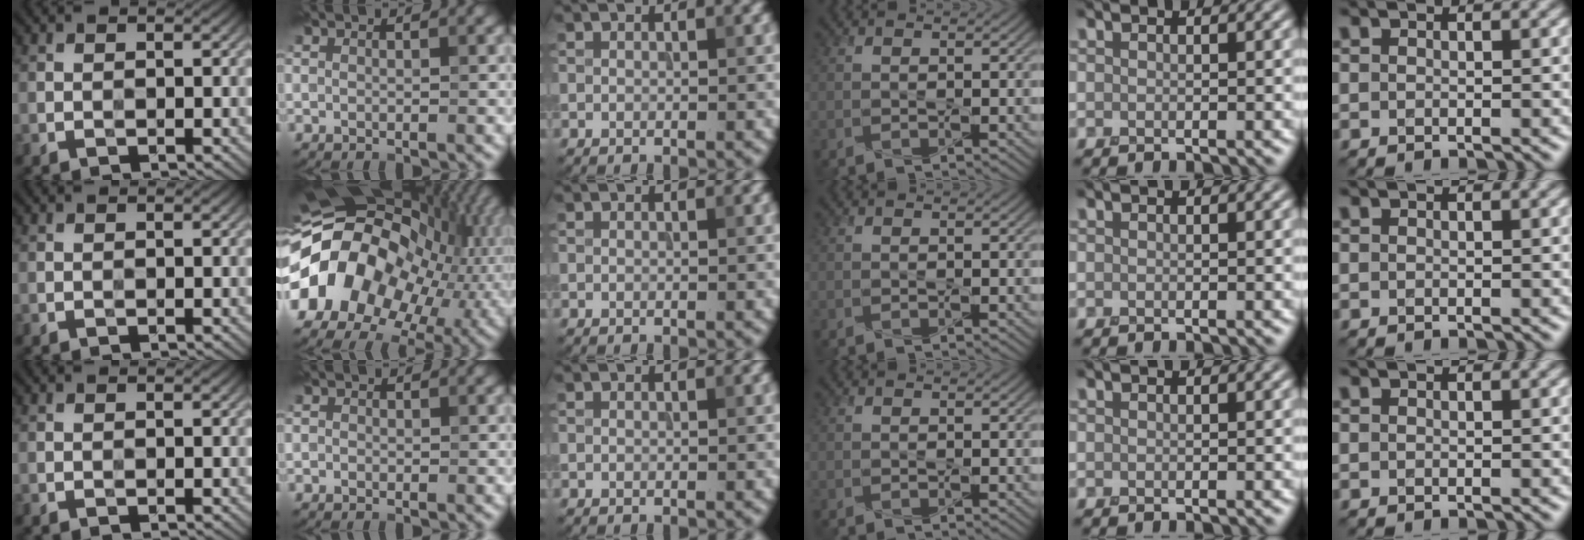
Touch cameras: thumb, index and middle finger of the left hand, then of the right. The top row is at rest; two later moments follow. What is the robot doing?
{"motion": "press", "object": "joystick"}